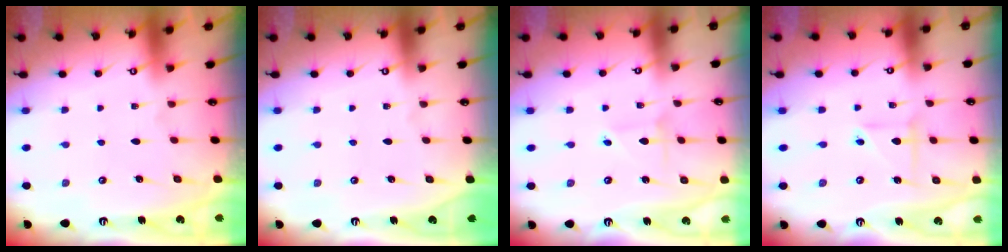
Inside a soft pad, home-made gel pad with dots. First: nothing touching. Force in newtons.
{"total": 0.0}
{"total": 1.9, "press": 1.9, "slide": 0.3}
{"total": 3.9, "press": 3.9, "slide": 0.4}